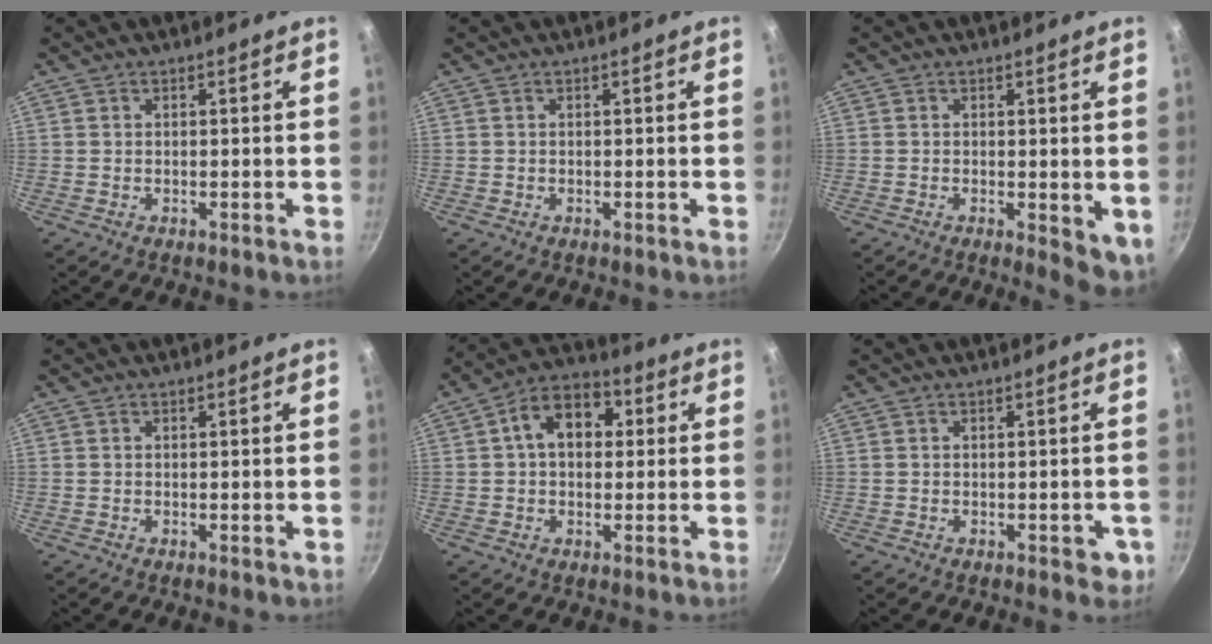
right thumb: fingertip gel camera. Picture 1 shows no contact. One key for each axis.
{"total": 0.0}
{"total": 5.5, "fx": -0.6, "fy": 2.4, "fz": 4.9, "tx": -0.051, "ty": -0.006, "tz": -0.004}
{"total": 0.0}
{"total": 10.8, "fx": 2.1, "fy": 7.6, "fz": 7.4, "tx": -0.078, "ty": 0.023, "tz": 0.016}
{"total": 3.3, "fx": -0.9, "fy": 1.9, "fz": 2.5, "tx": -0.013, "ty": 0.005, "tz": -0.011}